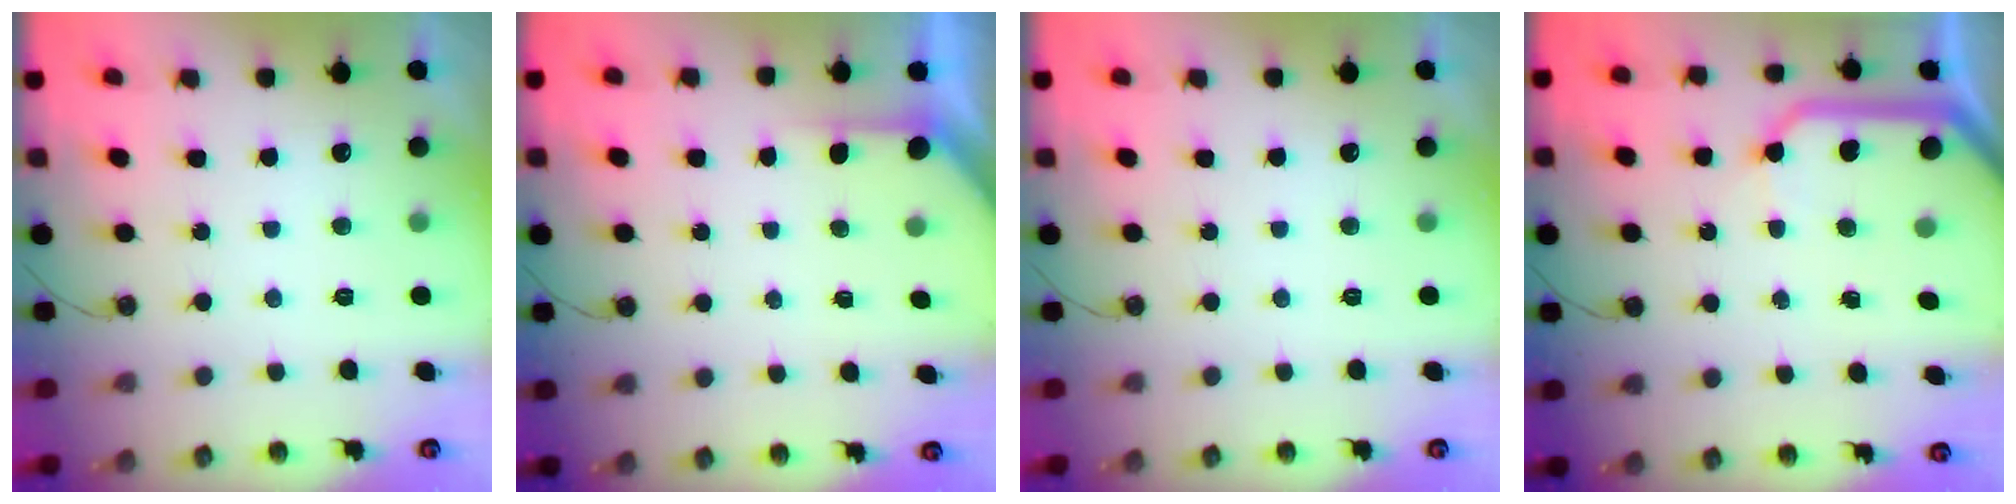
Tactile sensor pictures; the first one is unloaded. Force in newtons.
{"total": 2.3, "press": 2.3, "slide": 0.3}
{"total": 0.0}
{"total": 13.5, "press": 13.4, "slide": 1.7}